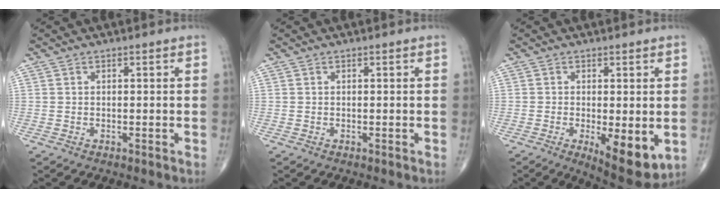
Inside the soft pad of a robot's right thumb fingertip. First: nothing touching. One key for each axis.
{"total": 0.0}
{"total": 9.4, "fx": -2.2, "fy": 3.4, "fz": 8.5, "tx": -0.119, "ty": -0.023, "tz": -0.026}